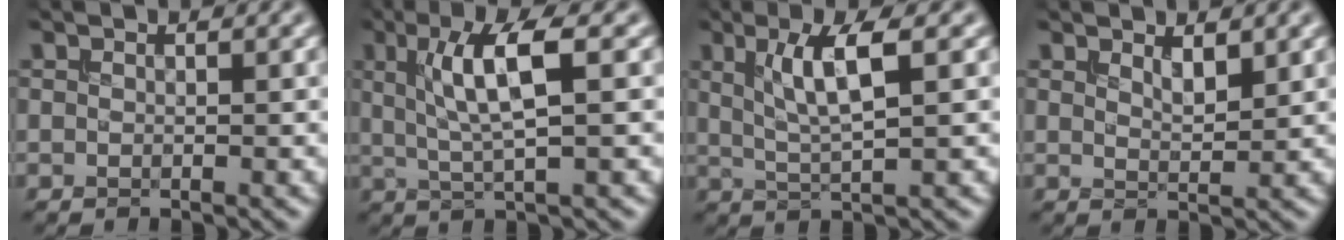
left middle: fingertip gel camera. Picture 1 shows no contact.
{"total": 5.7, "force": [1.2, 1.3, 5.4], "torque": [-0.102, 0.007, 0.025]}
{"total": 4.8, "force": [1.4, 1.0, 4.5], "torque": [-0.088, -0.001, 0.031]}
{"total": 1.7, "force": [1.2, 0.5, 1.1], "torque": [-0.018, -0.004, 0.023]}